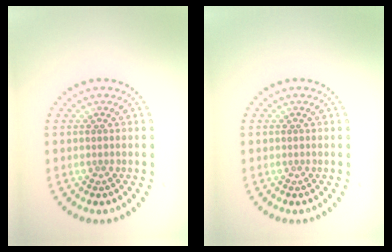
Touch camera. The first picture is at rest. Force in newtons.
{"total": 0.0}